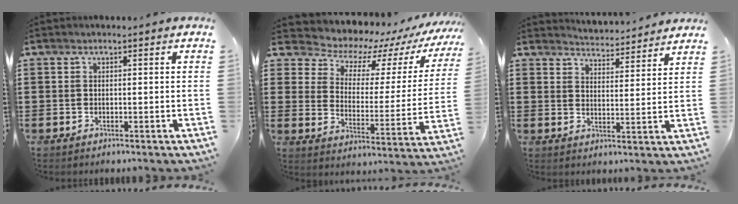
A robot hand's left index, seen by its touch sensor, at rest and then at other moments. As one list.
[{"total": 5.2, "force": [4.2, 2.8, 1.3], "torque": [-0.050, -0.036, 0.066]}, {"total": 3.8, "force": [3.8, -0.2, -0.2], "torque": [-0.013, -0.027, 0.066]}]